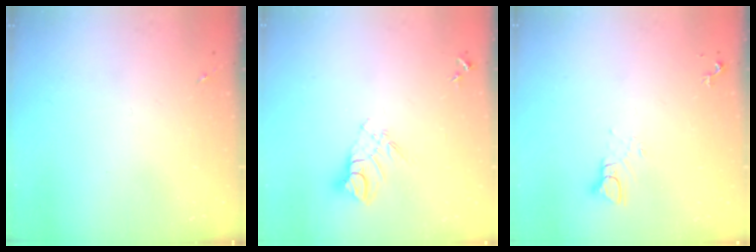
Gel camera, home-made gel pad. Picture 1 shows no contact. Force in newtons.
{"total": 8.8, "press": 8.7, "slide": 0.7}
{"total": 3.9, "press": 3.9, "slide": 0.3}